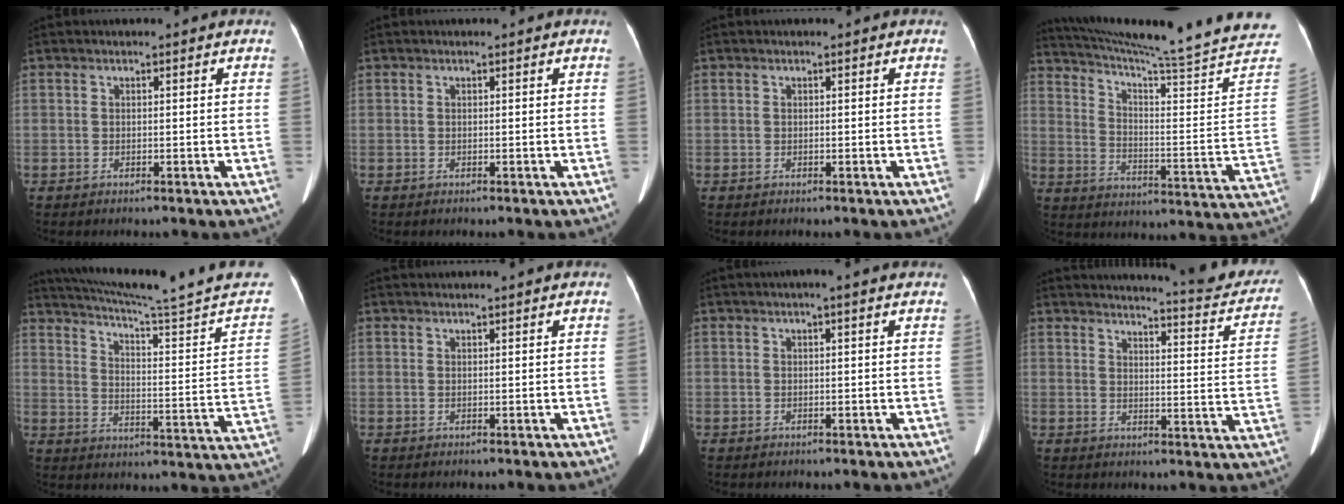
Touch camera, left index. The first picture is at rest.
{"total": 0.0}
{"total": 0.0}
{"total": 28.4, "force": [25.6, -1.8, 12.1], "torque": [-0.200, -0.120, 0.331]}
{"total": 22.9, "force": [20.7, -1.9, 9.7], "torque": [-0.154, -0.075, 0.269]}
{"total": 2.1, "force": [1.9, -0.4, 0.7], "torque": [-0.008, 0.023, 0.033]}
{"total": 1.8, "force": [1.3, 0.0, 1.3], "torque": [-0.018, 0.019, 0.015]}
{"total": 17.7, "force": [16.7, 1.7, 5.6], "torque": [-0.061, -0.067, 0.181]}